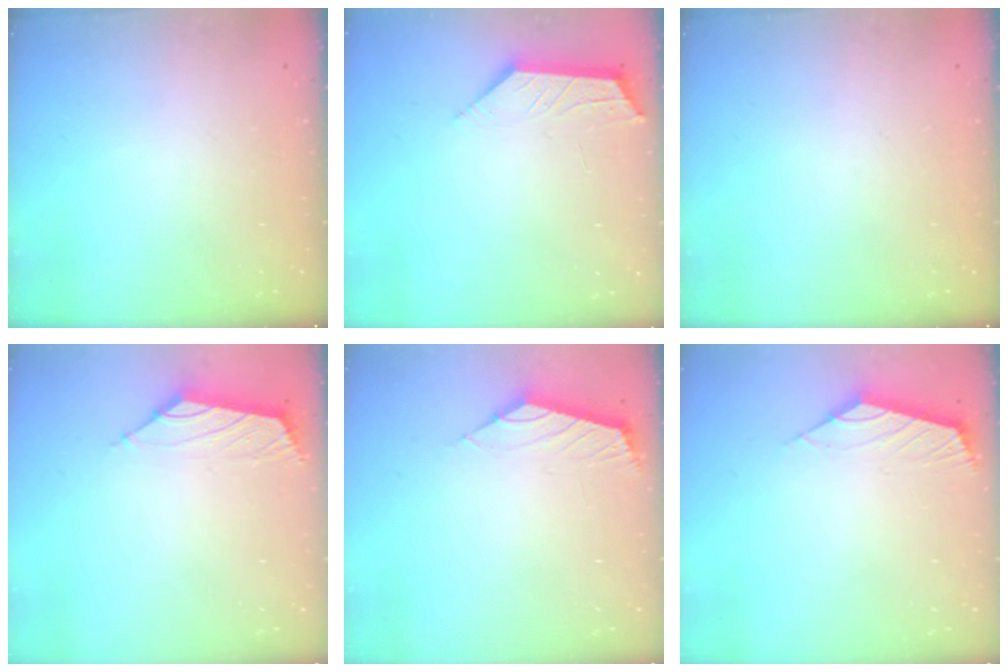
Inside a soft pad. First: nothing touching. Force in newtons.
{"total": 2.6, "press": 2.5, "slide": 0.4}
{"total": 0.0}
{"total": 1.7, "press": 1.6, "slide": 0.6}
{"total": 2.1, "press": 2.1, "slide": 0.5}
{"total": 2.6, "press": 2.5, "slide": 0.7}